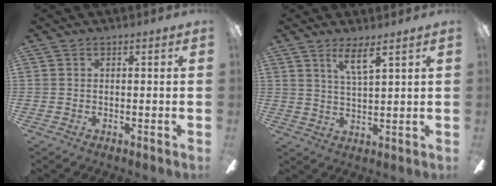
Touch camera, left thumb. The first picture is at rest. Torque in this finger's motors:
{"motor_torque": [0.23, -0.10, 0.22, -0.46, 0.02]}